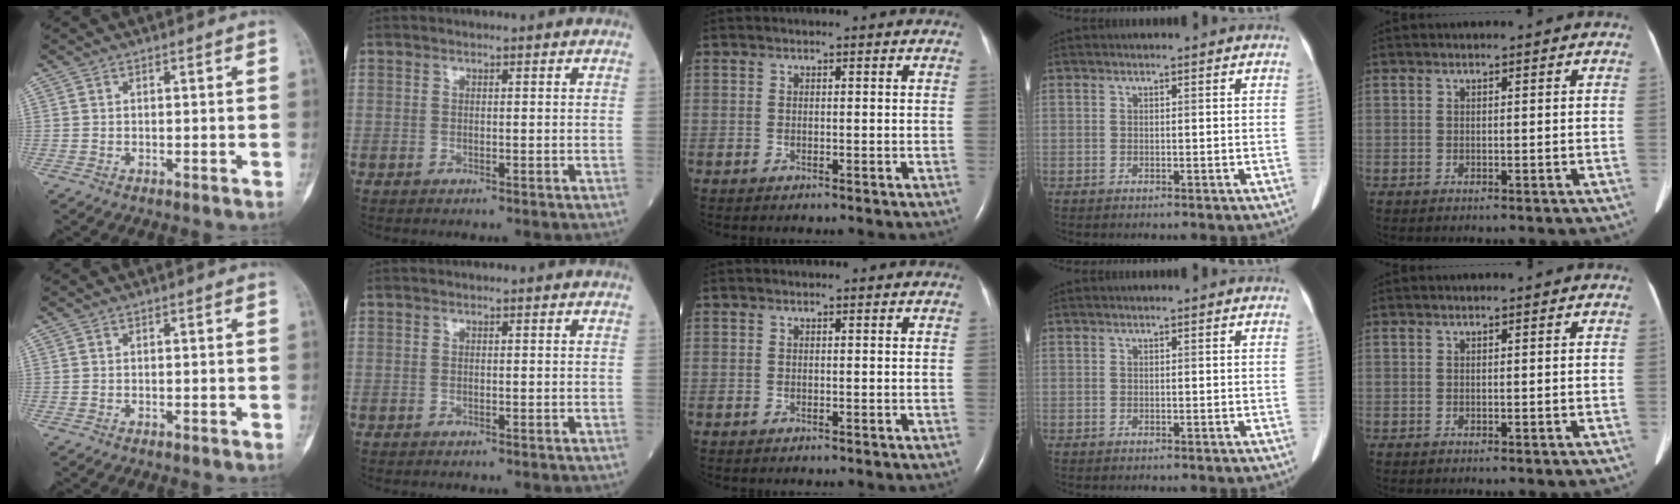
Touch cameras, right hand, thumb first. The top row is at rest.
{}